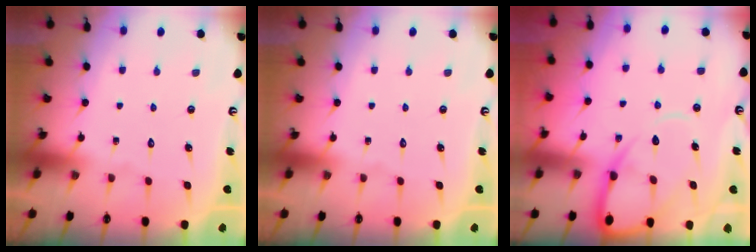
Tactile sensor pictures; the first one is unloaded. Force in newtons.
{"total": 0.0}
{"total": 10.7, "press": 10.7, "slide": 1.0}